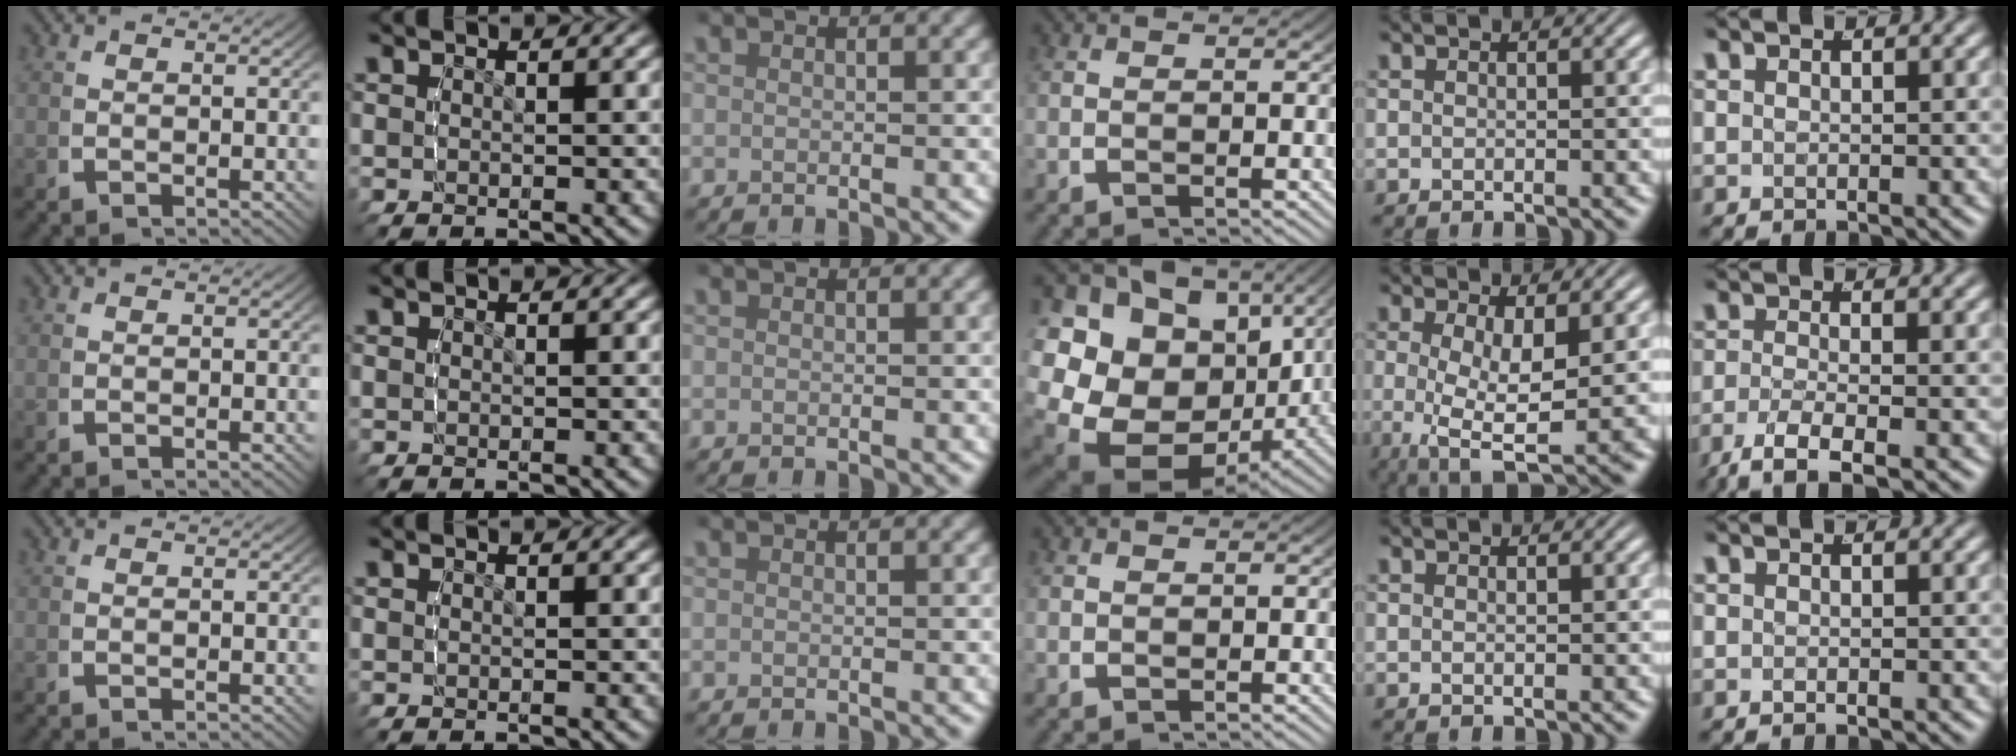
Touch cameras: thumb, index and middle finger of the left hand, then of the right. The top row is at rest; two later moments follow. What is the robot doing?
{"motion": "lift_and_place", "object": "air blower"}